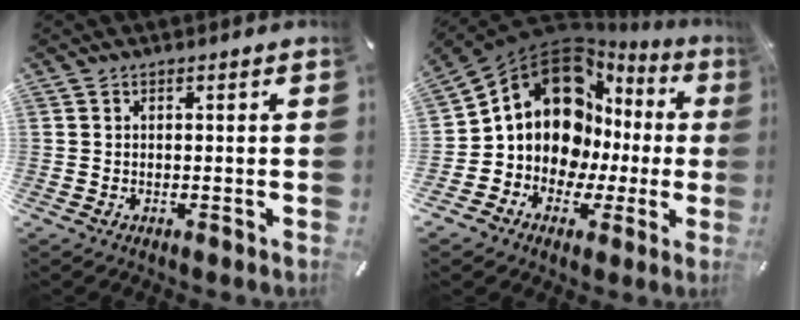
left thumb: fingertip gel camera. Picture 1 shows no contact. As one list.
[{"total": 15.5, "force": [3.2, 12.9, 8.1], "torque": [-0.150, -0.037, 0.059]}]